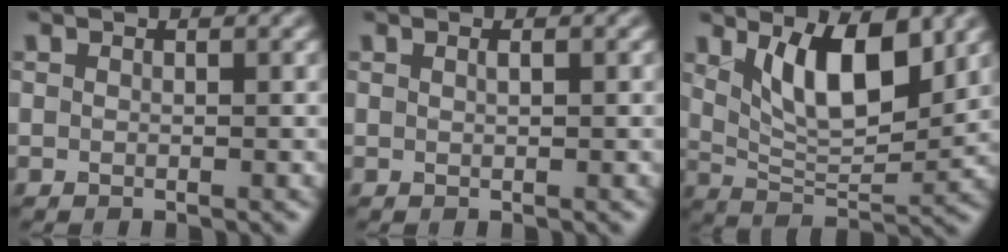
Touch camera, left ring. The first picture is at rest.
{"total": 0.5, "force": [0.2, 0.1, 0.5], "torque": [-0.010, 0.003, 0.004]}
{"total": 7.4, "force": [3.1, 3.0, 6.0], "torque": [-0.106, -0.012, 0.057]}